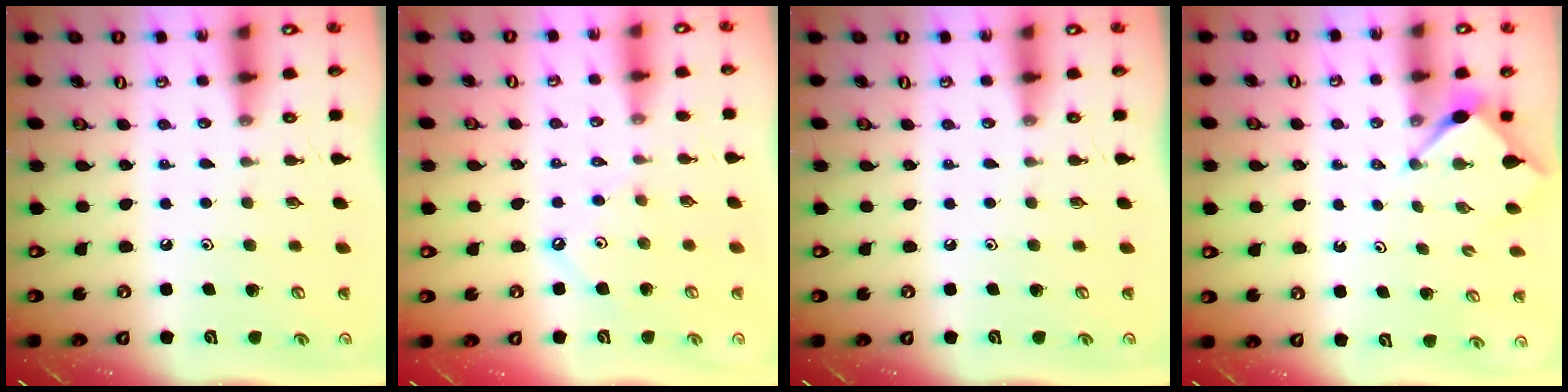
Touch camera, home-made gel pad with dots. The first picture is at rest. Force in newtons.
{"total": 2.0, "press": 2.0, "slide": 0.2}
{"total": 0.0}
{"total": 2.8, "press": 2.8, "slide": 0.3}